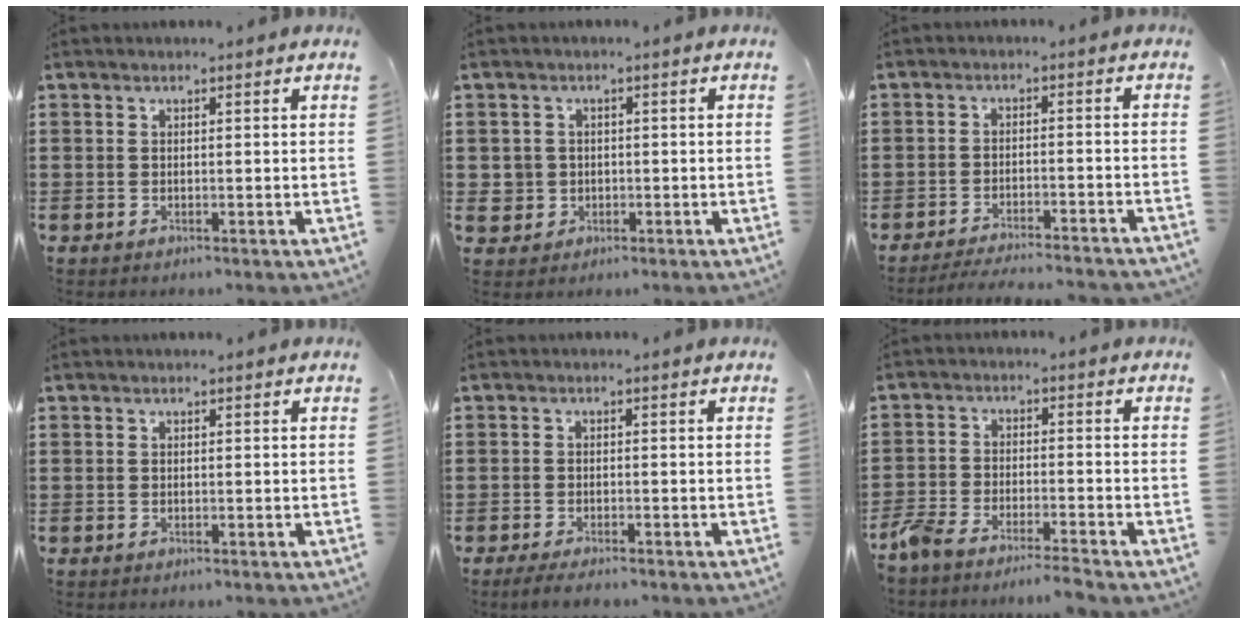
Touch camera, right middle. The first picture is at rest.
{"total": 2.7, "force": [-0.3, 2.7, 0.4], "torque": [-0.029, 0.002, -0.011]}
{"total": 3.5, "force": [-3.4, -0.3, 0.9], "torque": [-0.016, -0.003, -0.067]}
{"total": 0.0}
{"total": 1.8, "force": [-1.6, 0.1, 0.8], "torque": [-0.023, -0.004, -0.031]}
{"total": 4.7, "force": [-4.5, 0.0, 1.3], "torque": [-0.052, -0.011, -0.097]}